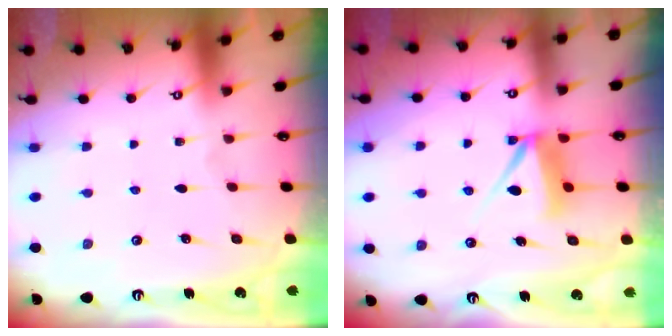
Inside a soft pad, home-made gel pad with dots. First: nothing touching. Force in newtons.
{"total": 6.8, "press": 6.8, "slide": 0.7}